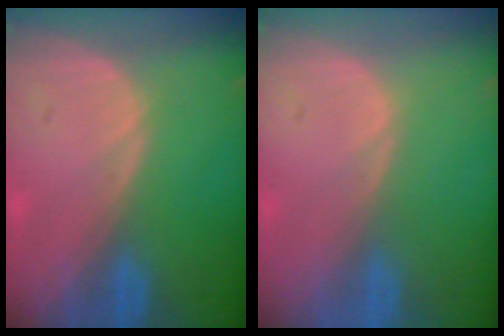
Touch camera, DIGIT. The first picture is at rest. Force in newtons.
{"total": 0.0}